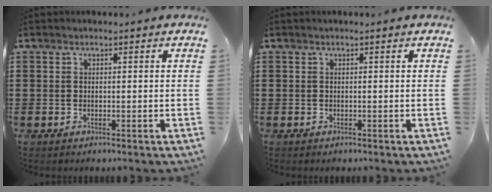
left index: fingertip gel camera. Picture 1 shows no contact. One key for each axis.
{"total": 0.0}